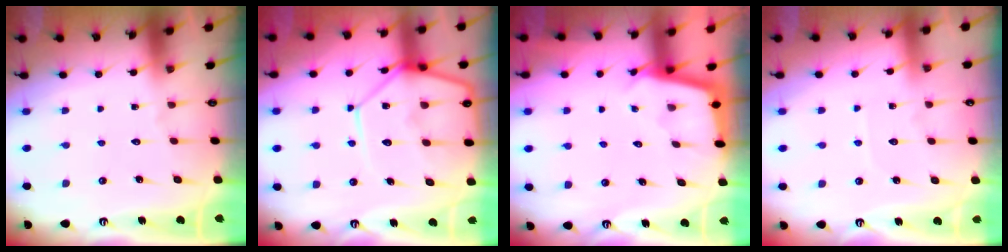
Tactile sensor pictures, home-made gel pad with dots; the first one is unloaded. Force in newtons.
{"total": 14.8, "press": 14.7, "slide": 1.3}
{"total": 2.6, "press": 2.6, "slide": 0.2}
{"total": 3.0, "press": 2.9, "slide": 0.4}